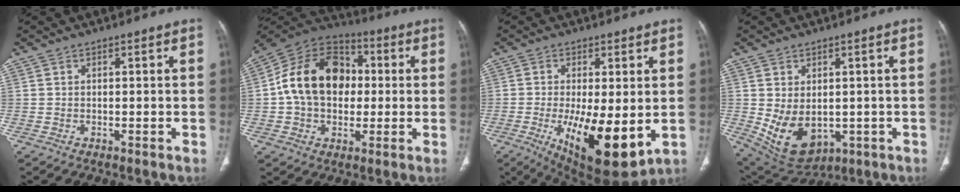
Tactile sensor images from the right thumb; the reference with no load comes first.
{"total": 18.5, "force": [1.0, 13.6, 12.5], "torque": [-0.185, 0.031, 0.009]}
{"total": 16.5, "force": [-3.1, 5.9, 15.1], "torque": [-0.246, -0.030, -0.029]}
{"total": 11.4, "force": [-1.2, 7.8, 8.2], "torque": [-0.127, -0.009, 0.012]}